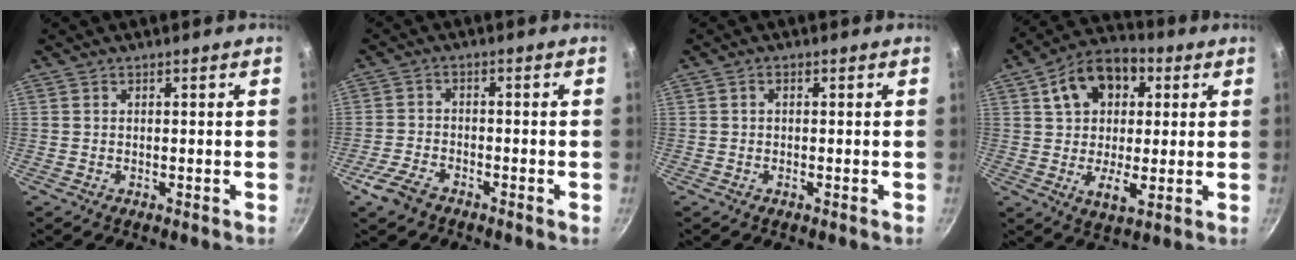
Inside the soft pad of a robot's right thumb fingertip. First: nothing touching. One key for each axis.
{"total": 5.2, "fx": -3.6, "fy": 2.5, "fz": 3.0, "tx": -0.067, "ty": 0.022, "tz": -0.075}
{"total": 1.0, "fx": 0.0, "fy": 0.6, "fz": 0.8, "tx": -0.015, "ty": 0.004, "tz": -0.005}
{"total": 15.0, "fx": 4.4, "fy": 9.8, "fz": 10.4, "tx": -0.149, "ty": 0.001, "tz": 0.060}